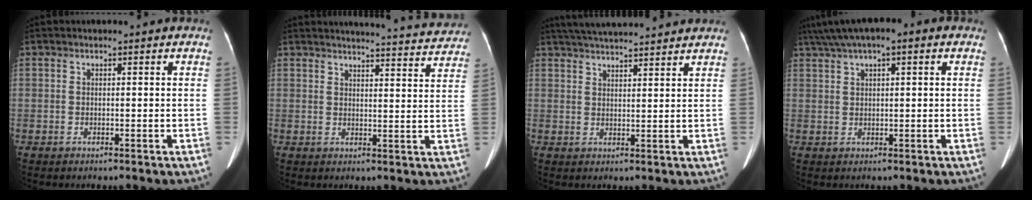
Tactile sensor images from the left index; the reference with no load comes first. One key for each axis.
{"total": 19.1, "fx": 18.4, "fy": 1.8, "fz": 4.6, "tx": -0.053, "ty": -0.032, "tz": 0.209}
{"total": 13.9, "fx": 12.7, "fy": 1.1, "fz": 5.6, "tx": -0.100, "ty": 0.039, "tz": 0.187}
{"total": 8.7, "fx": 5.2, "fy": 2.2, "fz": 6.6, "tx": -0.118, "ty": 0.043, "tz": 0.085}